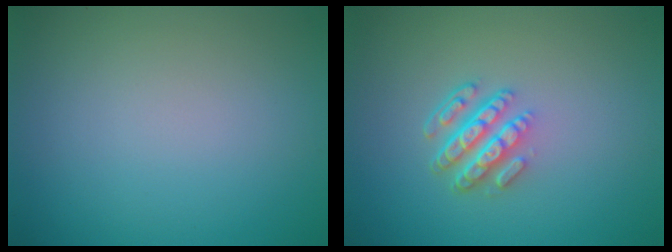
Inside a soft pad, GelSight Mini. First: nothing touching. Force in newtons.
{"total": 4.3, "press": 3.1, "slide": 3.0}